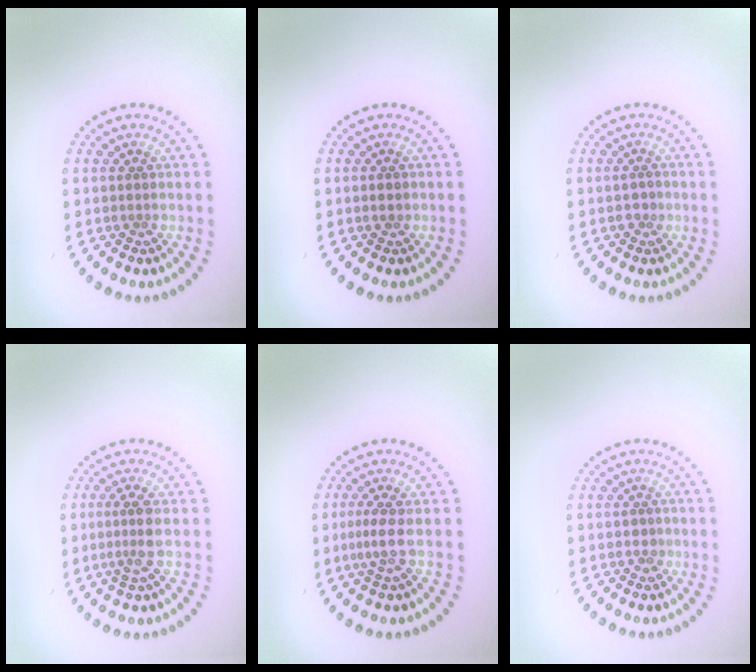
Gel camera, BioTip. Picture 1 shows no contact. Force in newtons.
{"total": 0.7, "press": 0.7, "slide": 0.1}
{"total": 1.2, "press": 1.1, "slide": 0.4}
{"total": 2.2, "press": 1.9, "slide": 1.2}
{"total": 1.8, "press": 1.2, "slide": 1.3}
{"total": 1.0, "press": 0.9, "slide": 0.4}